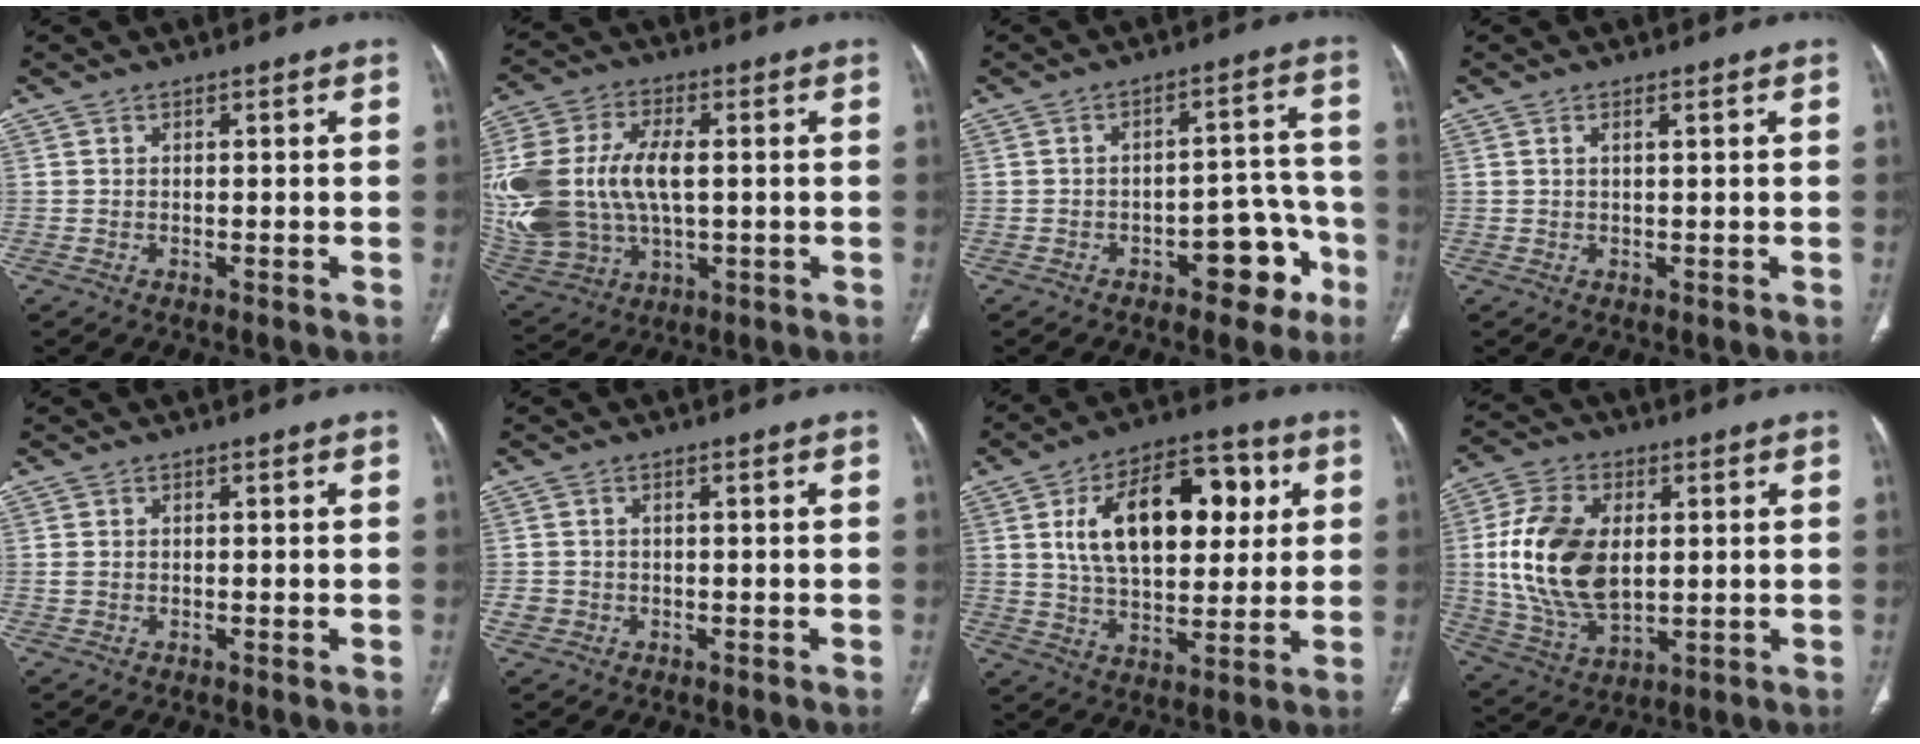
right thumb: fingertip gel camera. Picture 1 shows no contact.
{"total": 23.6, "force": [1.1, 14.4, 18.7], "torque": [-0.431, -0.003, 0.037]}
{"total": 9.5, "force": [-4.9, 4.9, 6.6], "torque": [-0.046, 0.051, -0.060]}
{"total": 0.9, "force": [0.4, 0.0, 0.7], "torque": [-0.019, 0.002, 0.008]}
{"total": 1.2, "force": [-0.1, 0.7, 0.9], "torque": [-0.023, 0.000, 0.001]}
{"total": 1.8, "force": [-0.5, 1.7, 0.4], "torque": [-0.004, 0.004, -0.008]}
{"total": 20.7, "force": [5.3, 11.6, 16.3], "torque": [-0.225, 0.006, 0.083]}
{"total": 17.8, "force": [1.8, 10.9, 13.9], "torque": [-0.259, -0.015, 0.040]}